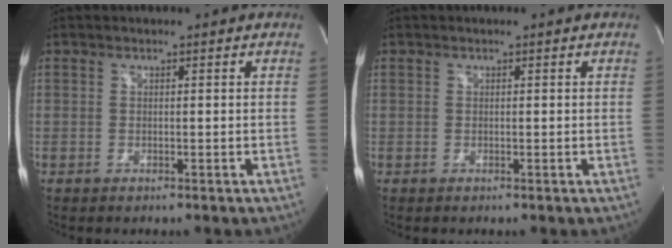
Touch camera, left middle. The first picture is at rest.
{"total": 0.0}